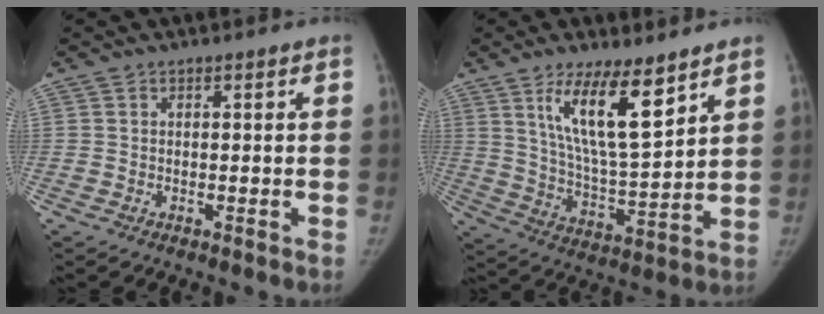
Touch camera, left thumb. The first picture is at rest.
{"total": 13.9, "force": [8.1, 3.6, 10.7], "torque": [-0.171, -0.057, 0.156]}